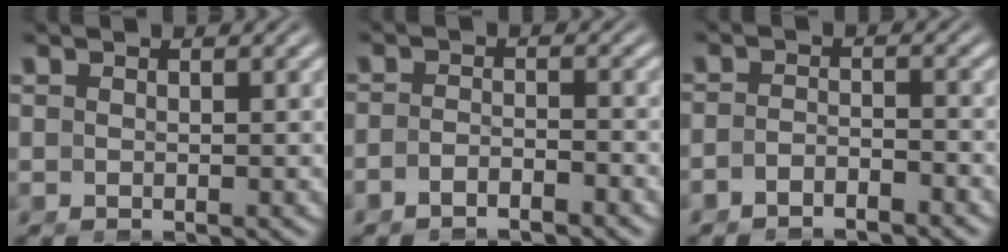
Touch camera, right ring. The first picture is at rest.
{"total": 2.6, "force": [-2.4, 0.3, 0.7], "torque": [-0.013, -0.005, -0.041]}
{"total": 2.8, "force": [-2.6, 0.6, 0.6], "torque": [-0.011, -0.008, -0.043]}